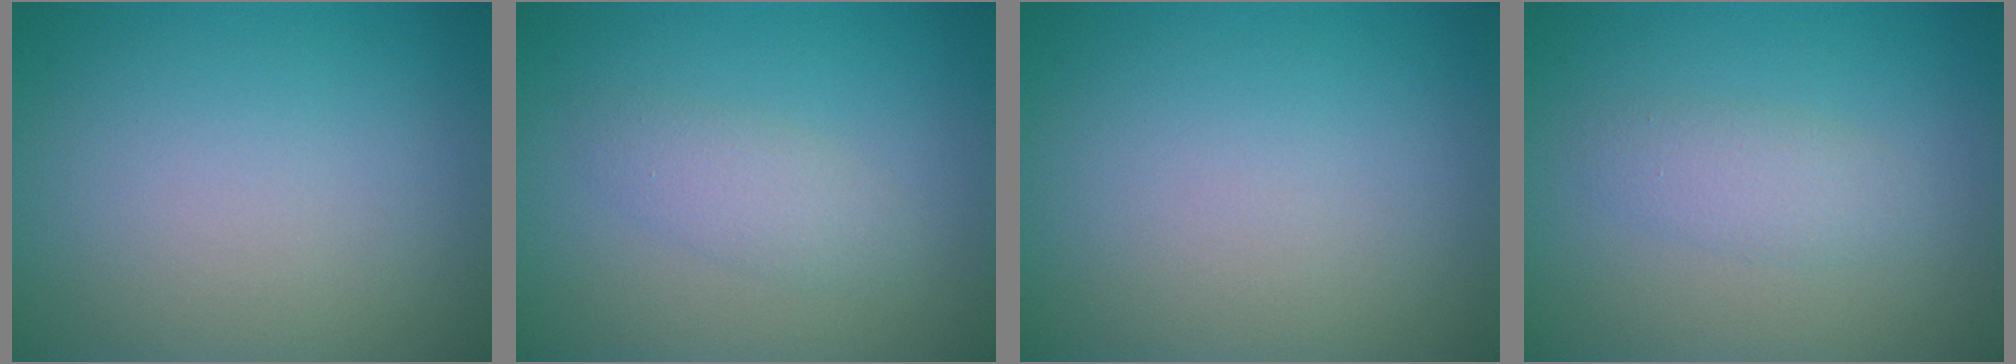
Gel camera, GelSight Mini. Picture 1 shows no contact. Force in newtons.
{"total": 2.0, "press": 2.0, "slide": 0.1}
{"total": 0.0}
{"total": 2.1, "press": 2.1, "slide": 0.1}